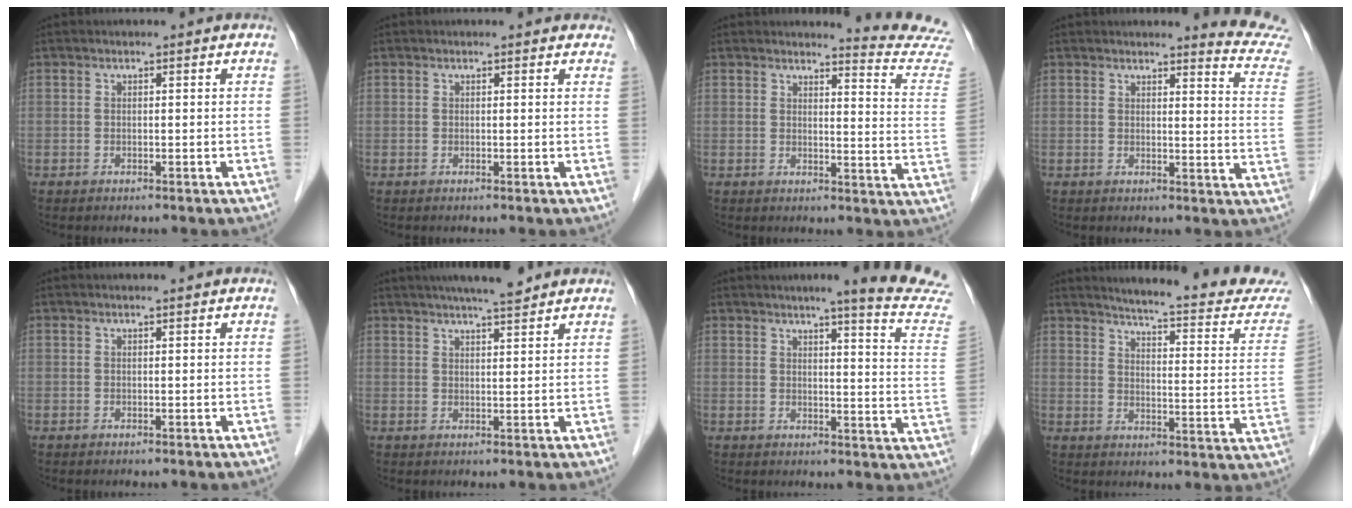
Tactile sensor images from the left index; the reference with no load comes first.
{"total": 2.6, "force": [2.3, 1.0, 0.8], "torque": [-0.004, 0.007, 0.011]}
{"total": 10.8, "force": [10.6, -1.8, -0.1], "torque": [-0.006, -0.121, 0.100]}
{"total": 8.8, "force": [8.7, -0.9, 0.4], "torque": [-0.004, -0.093, 0.074]}
{"total": 0.5, "force": [0.5, 0.0, 0.2], "torque": [-0.001, 0.004, 0.009]}
{"total": 7.6, "force": [6.4, 0.4, 4.0], "torque": [-0.059, 0.019, 0.093]}
{"total": 14.5, "force": [13.0, -1.6, 6.0], "torque": [-0.072, -0.089, 0.132]}
{"total": 20.0, "force": [18.8, 0.6, 6.8], "torque": [-0.090, -0.092, 0.216]}